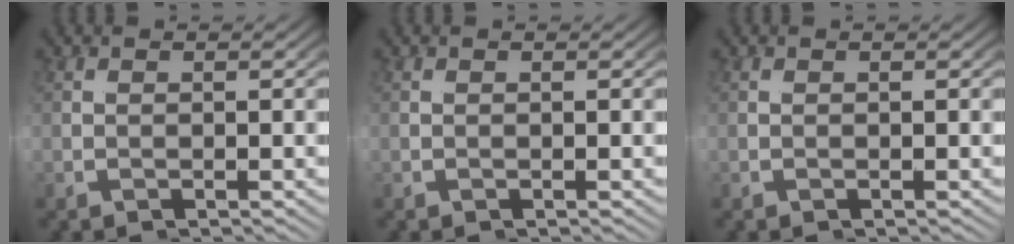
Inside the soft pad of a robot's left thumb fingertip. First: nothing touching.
{"total": 0.0}
{"total": 0.0}